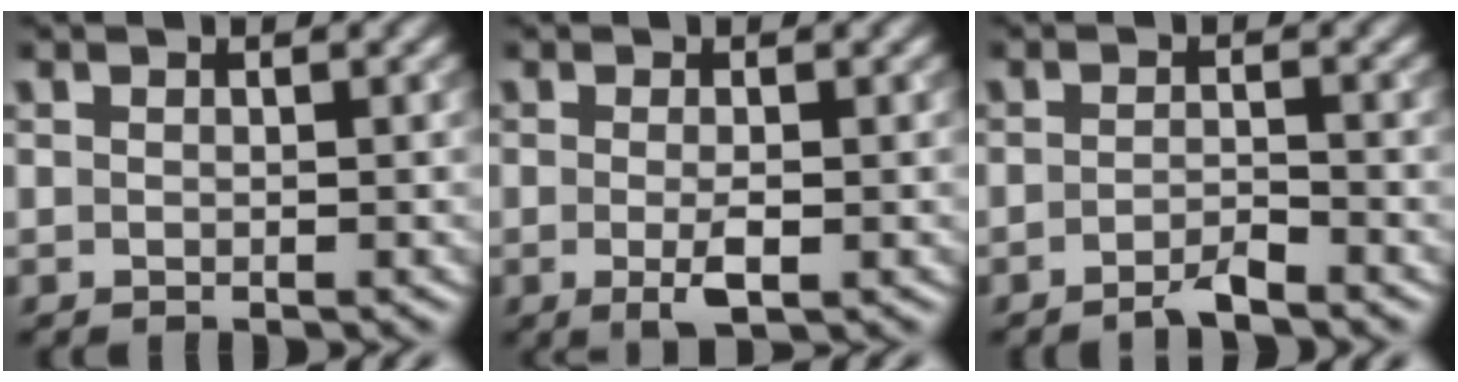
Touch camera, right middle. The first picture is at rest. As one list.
[{"total": 2.4, "force": [-0.6, 0.5, 2.2], "torque": [-0.044, -0.009, -0.009]}, {"total": 1.8, "force": [-1.4, 0.3, 1.1], "torque": [-0.017, 0.004, -0.031]}]